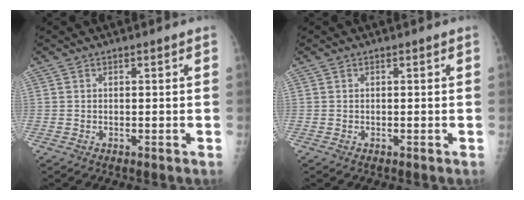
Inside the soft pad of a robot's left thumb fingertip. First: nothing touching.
{"total": 0.0}